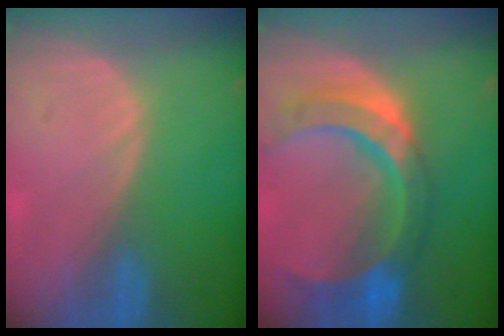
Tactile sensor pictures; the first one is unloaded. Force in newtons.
{"total": 11.3, "press": 9.5, "slide": 6.0}